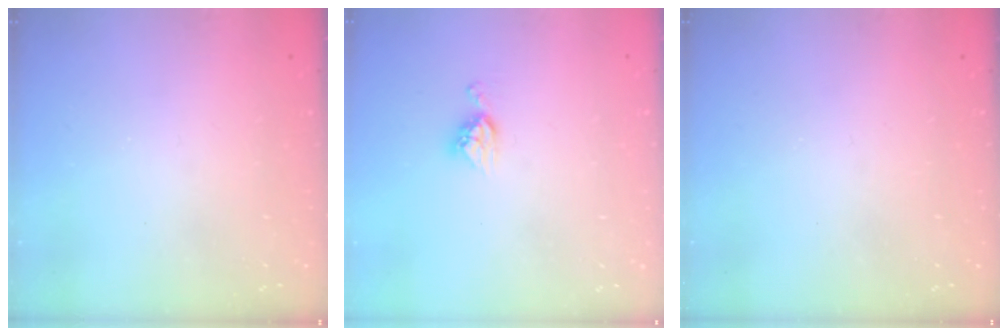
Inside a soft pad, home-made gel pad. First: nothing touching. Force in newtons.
{"total": 6.5, "press": 6.5, "slide": 0.4}
{"total": 0.0}